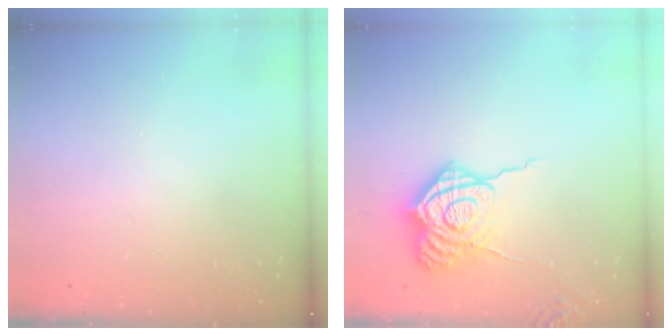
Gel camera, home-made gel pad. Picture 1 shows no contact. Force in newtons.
{"total": 14.3, "press": 14.3, "slide": 1.1}